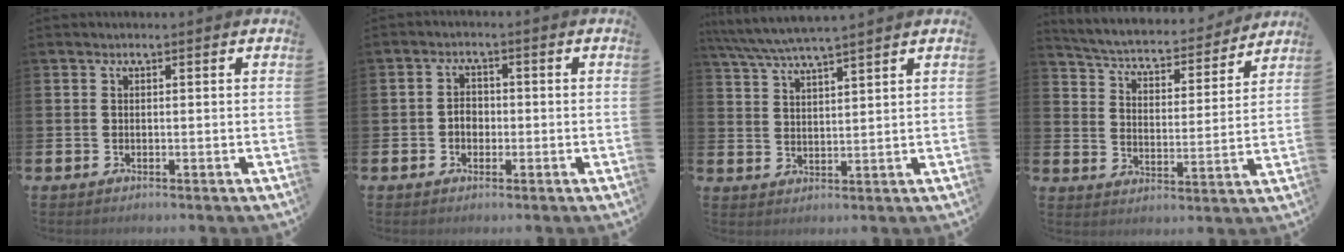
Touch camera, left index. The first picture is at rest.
{"total": 2.4, "force": [-0.6, 1.9, 1.4], "torque": [-0.015, 0.001, -0.016]}
{"total": 5.3, "force": [5.0, -0.2, 1.7], "torque": [-0.054, -0.022, 0.090]}
{"total": 4.7, "force": [4.4, 1.1, 1.1], "torque": [-0.048, -0.040, 0.068]}